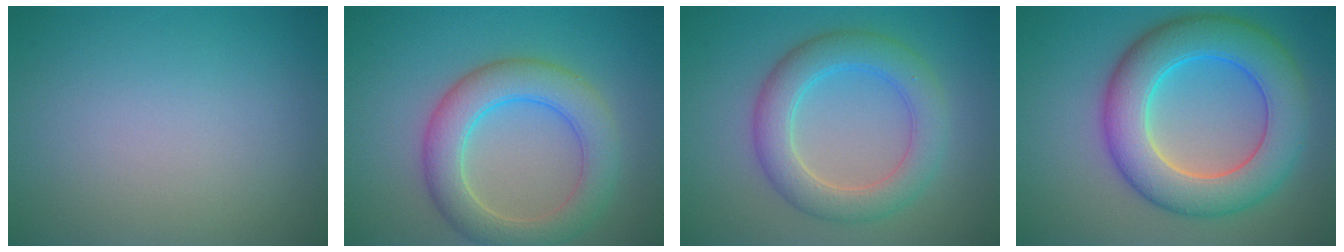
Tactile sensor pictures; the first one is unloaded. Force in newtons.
{"total": 5.9, "press": 5.9, "slide": 0.2}
{"total": 5.2, "press": 5.2, "slide": 0.1}
{"total": 9.0, "press": 9.0, "slide": 0.3}